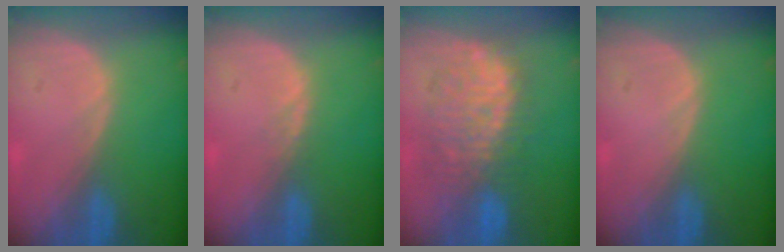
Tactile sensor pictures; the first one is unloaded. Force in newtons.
{"total": 0.8, "press": 0.8, "slide": 0.3}
{"total": 9.6, "press": 9.3, "slide": 2.3}
{"total": 0.0}